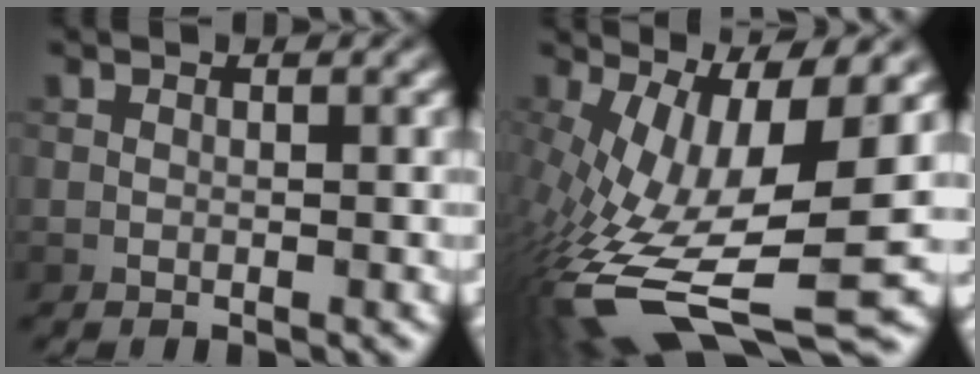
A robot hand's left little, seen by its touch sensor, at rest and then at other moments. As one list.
[{"total": 15.5, "force": [-3.2, 5.2, 14.3], "torque": [-0.279, -0.020, -0.047]}]